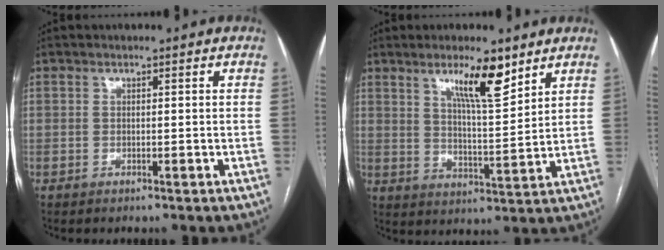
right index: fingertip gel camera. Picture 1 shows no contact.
{"total": 8.8, "force": [5.8, 1.2, 6.5], "torque": [-0.114, -0.007, 0.101]}